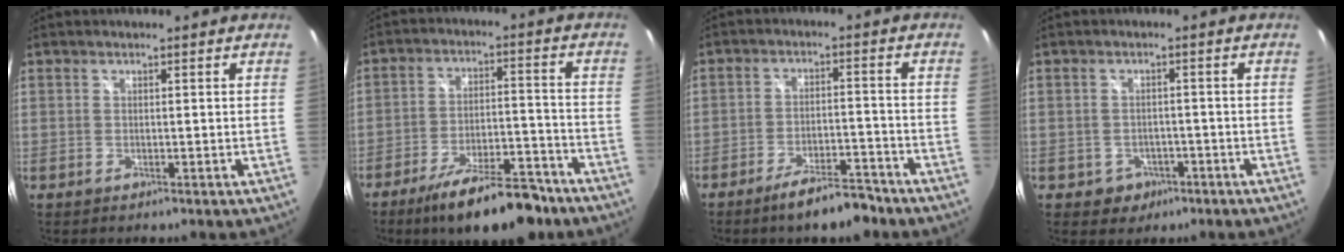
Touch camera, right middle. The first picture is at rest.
{"total": 16.5, "force": [-12.6, 4.7, 9.6], "torque": [-0.166, -0.008, -0.183]}
{"total": 8.4, "force": [-6.7, 2.1, 4.6], "torque": [-0.087, 0.005, -0.102]}
{"total": 4.3, "force": [-1.9, 3.7, 1.0], "torque": [-0.033, 0.008, -0.018]}